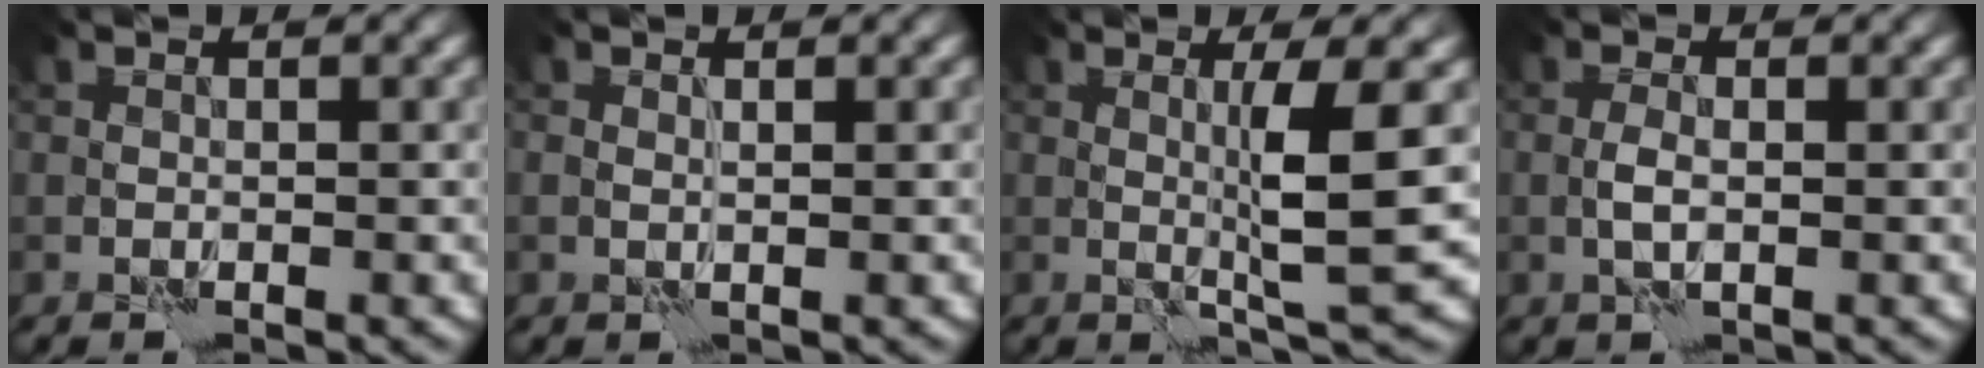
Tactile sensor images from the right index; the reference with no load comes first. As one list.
[{"total": 0.6, "force": [0.5, 0.1, 0.4], "torque": [-0.007, -0.003, 0.009]}, {"total": 4.7, "force": [0.8, 0.1, 4.6], "torque": [-0.080, -0.007, 0.018]}, {"total": 1.3, "force": [0.0, 0.3, 1.3], "torque": [-0.027, 0.000, -0.004]}]